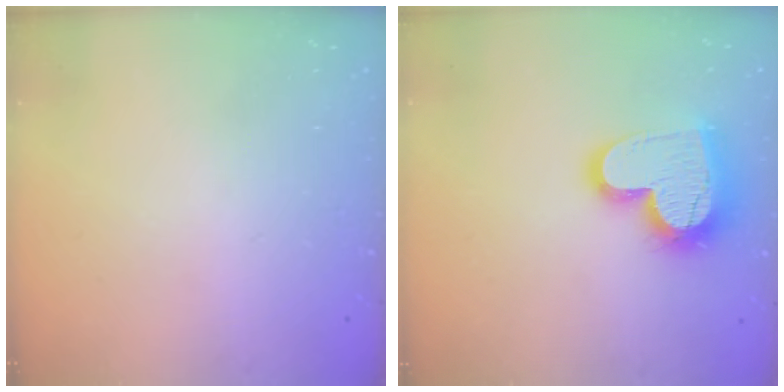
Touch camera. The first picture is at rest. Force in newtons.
{"total": 18.4, "press": 18.4, "slide": 1.4}